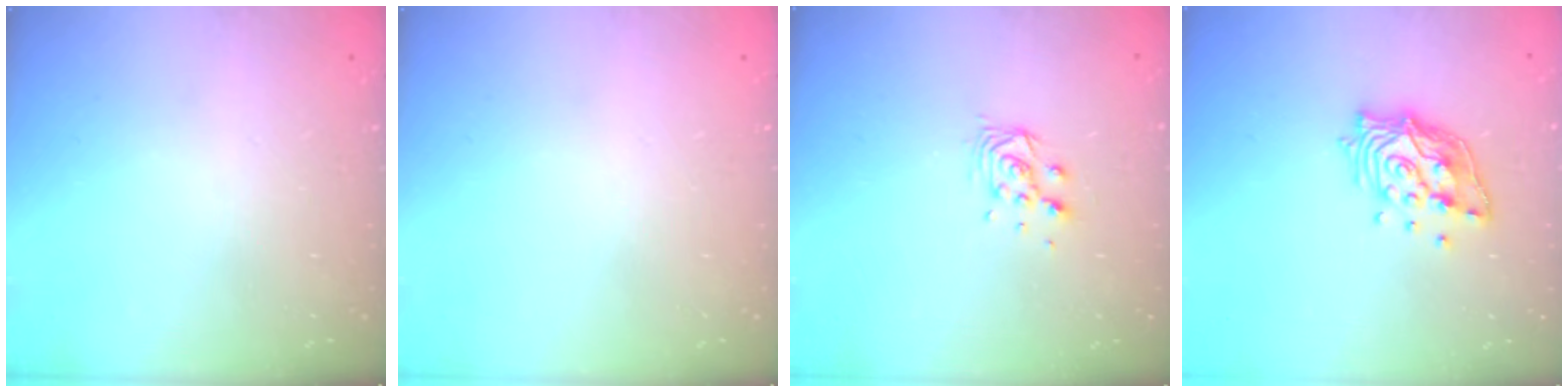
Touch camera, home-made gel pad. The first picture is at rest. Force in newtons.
{"total": 0.0}
{"total": 7.0, "press": 7.0, "slide": 0.5}
{"total": 13.4, "press": 13.3, "slide": 1.3}